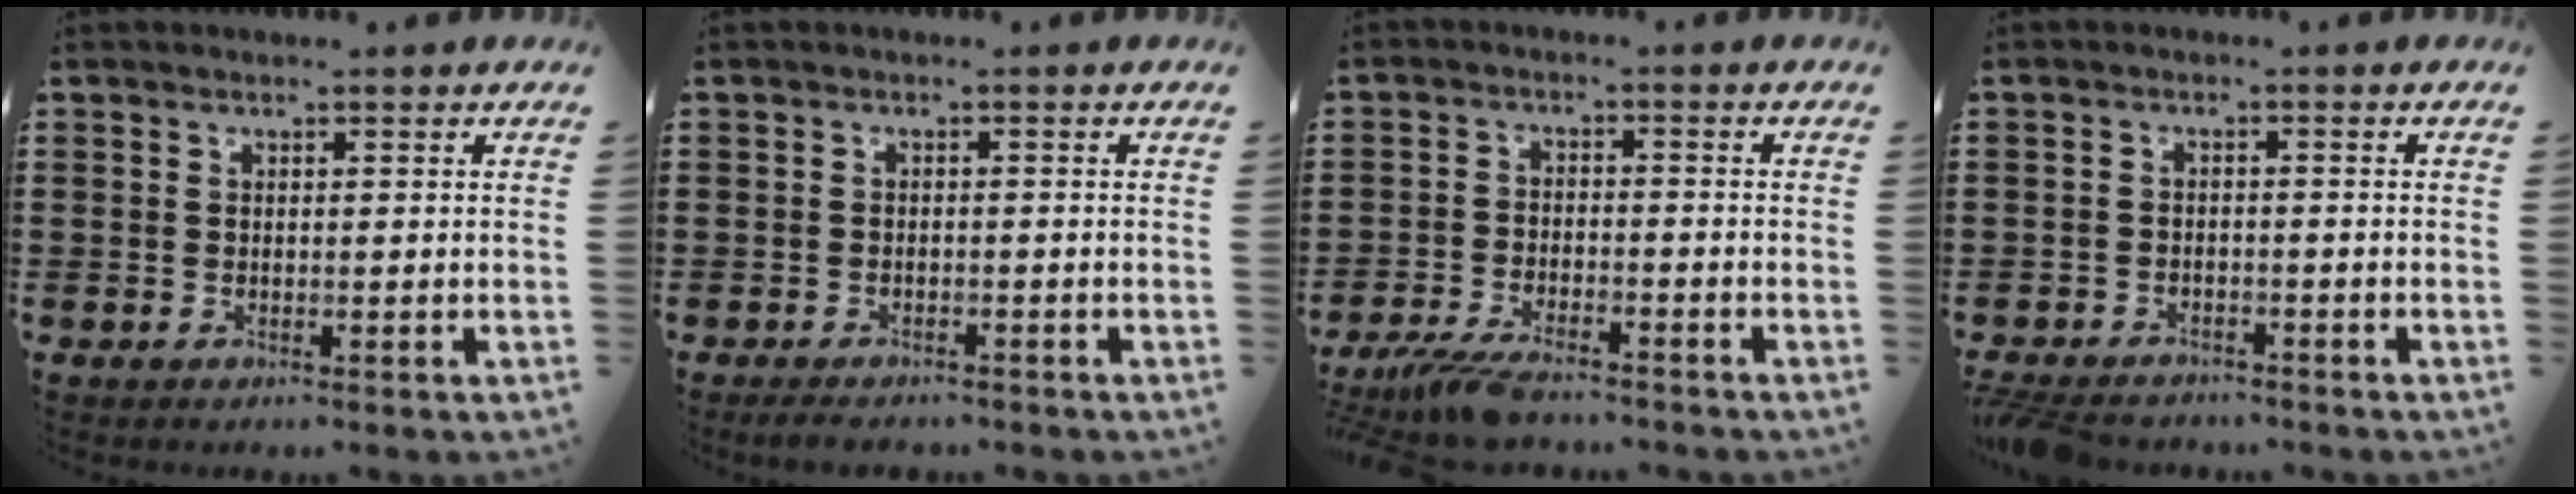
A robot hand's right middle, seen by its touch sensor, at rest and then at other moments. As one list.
[{"total": 1.6, "force": [-1.5, 0.2, 0.5], "torque": [-0.013, -0.002, -0.030]}, {"total": 5.4, "force": [-4.8, 0.8, 2.3], "torque": [-0.063, -0.010, -0.096]}, {"total": 2.9, "force": [-2.8, 0.6, 0.5], "torque": [-0.019, -0.001, -0.063]}]